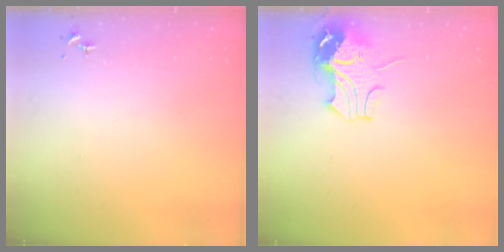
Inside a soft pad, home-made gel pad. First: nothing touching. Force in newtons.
{"total": 10.0, "press": 9.9, "slide": 1.5}